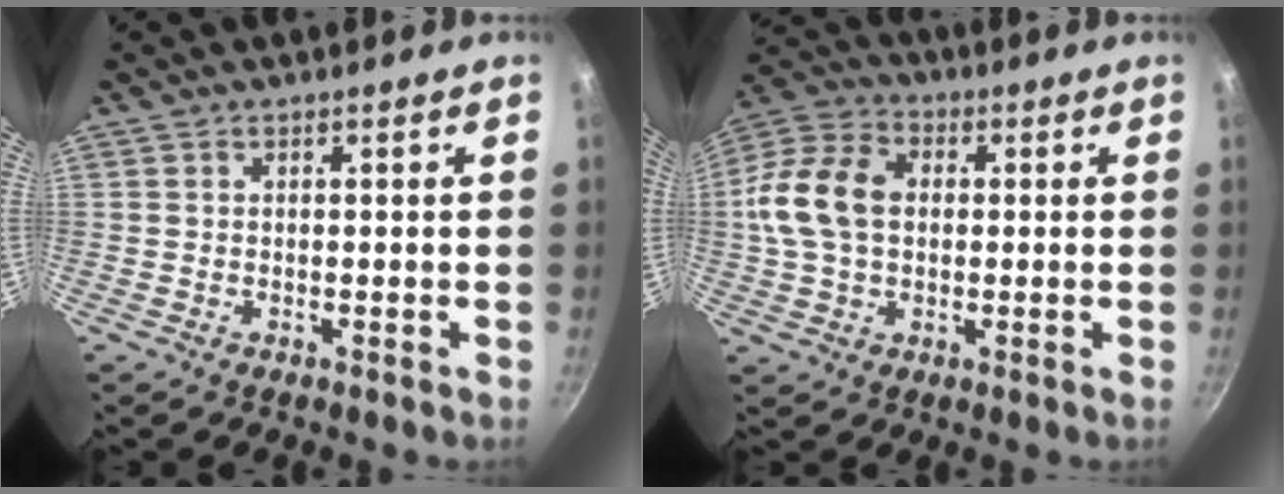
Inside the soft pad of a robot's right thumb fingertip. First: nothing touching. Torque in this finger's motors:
{"motor_torque": [0.02, 0.22, 0.24, -0.21, 0.15]}